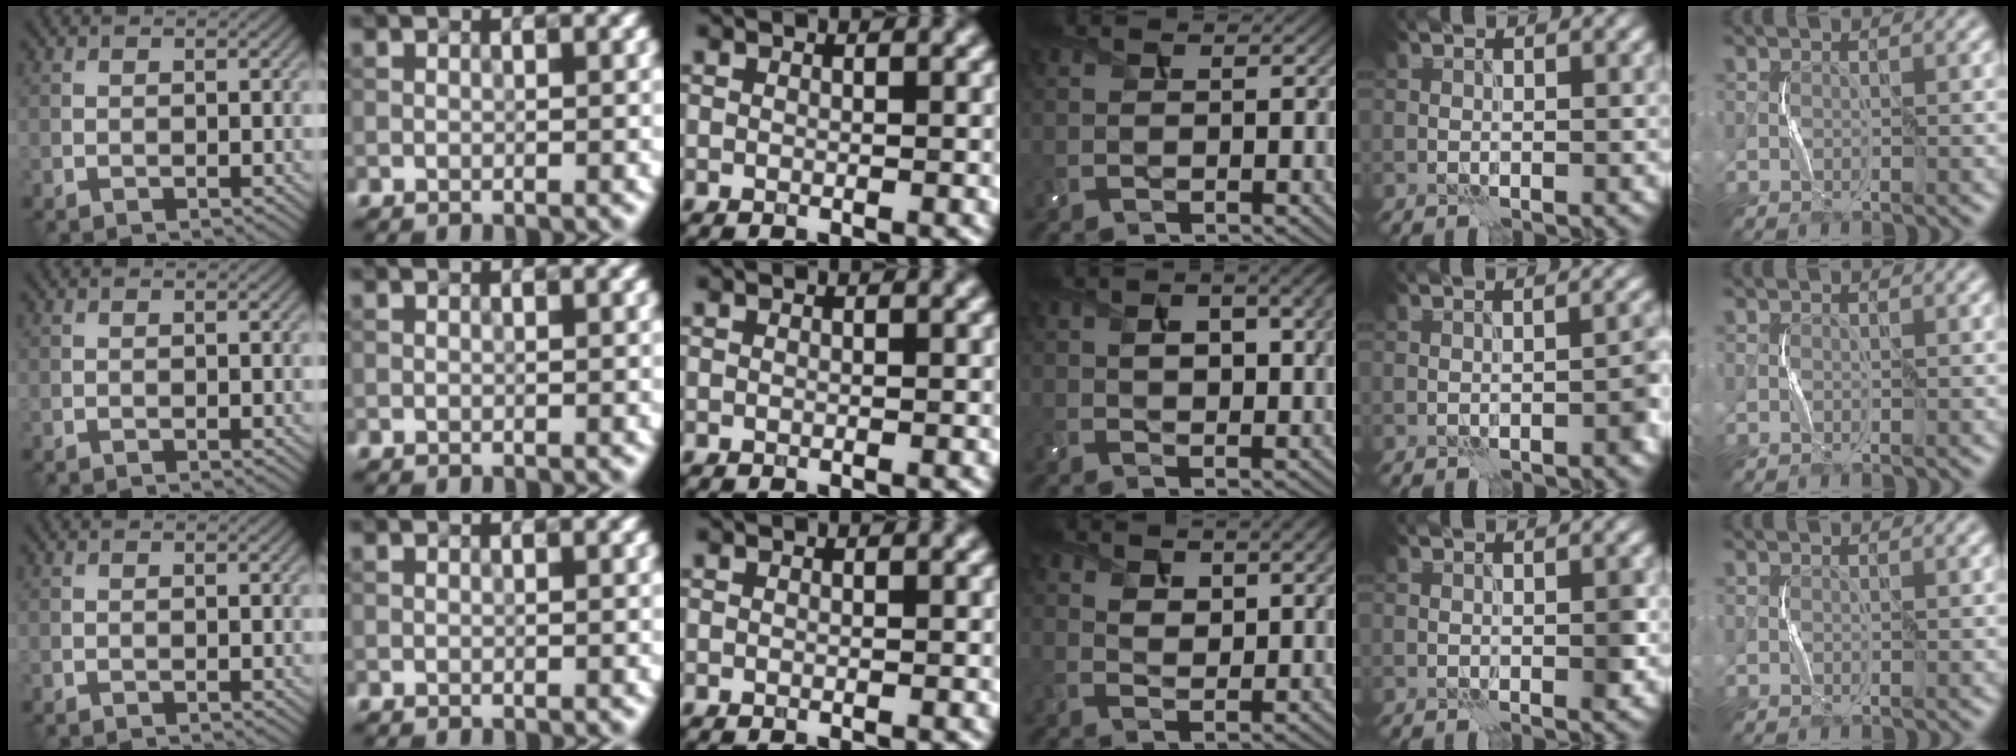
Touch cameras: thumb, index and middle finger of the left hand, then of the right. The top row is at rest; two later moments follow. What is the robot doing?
{"motion": "squeeze", "object": "air blower"}